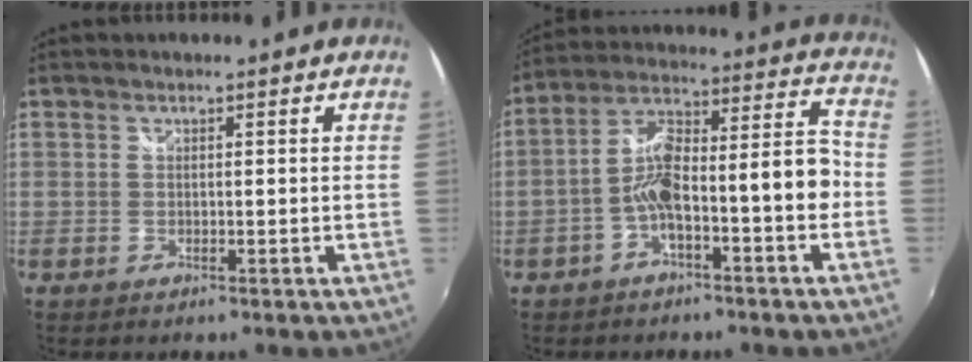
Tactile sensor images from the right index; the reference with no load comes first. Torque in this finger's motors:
{"motor_torque": [1.88, -0.26, 0.92, 0.21]}